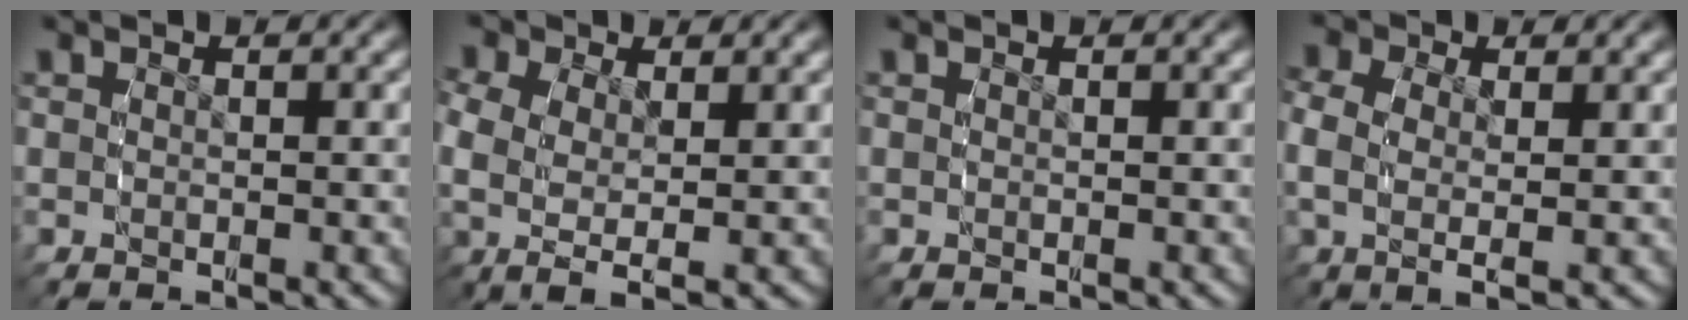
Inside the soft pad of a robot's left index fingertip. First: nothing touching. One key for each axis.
{"total": 5.5, "fx": 0.3, "fy": 3.6, "fz": 4.1, "tx": -0.099, "ty": -0.019, "tz": 0.015}
{"total": 0.0}
{"total": 3.9, "fx": 0.6, "fy": 2.4, "fz": 3.1, "tx": -0.074, "ty": -0.010, "tz": 0.013}